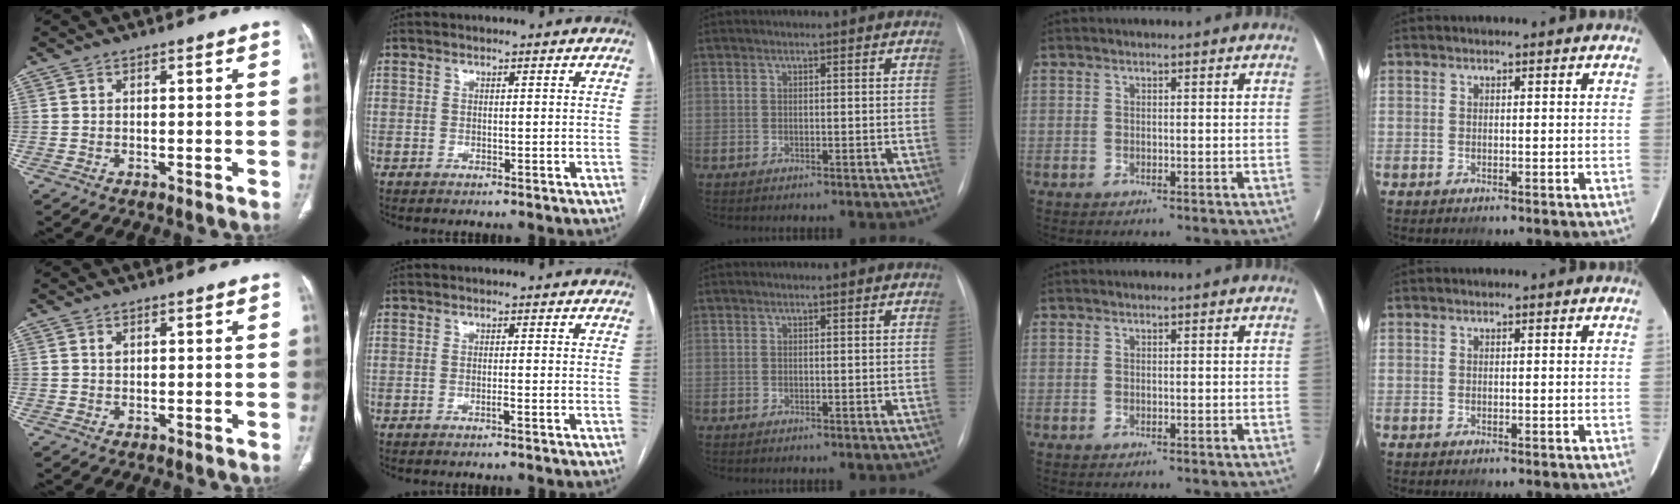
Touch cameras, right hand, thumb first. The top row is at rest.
{"thumb": {"total": 1.0, "force": [0.5, 0.6, 0.6], "torque": [-0.010, 0.000, 0.011]}, "index": {"total": 0.8, "force": [-0.5, -0.1, 0.7], "torque": [-0.013, 0.001, -0.007]}}